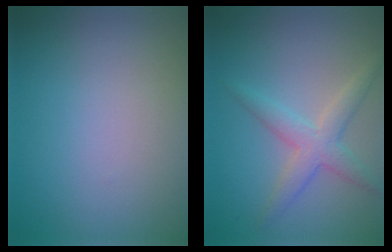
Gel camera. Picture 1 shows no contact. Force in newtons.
{"total": 3.1, "press": 3.1, "slide": 0.1}